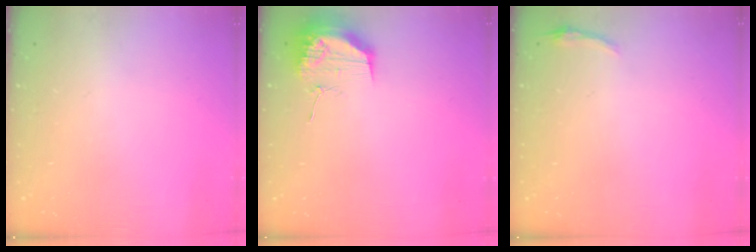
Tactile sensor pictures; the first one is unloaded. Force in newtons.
{"total": 17.9, "press": 13.8, "slide": 11.4}
{"total": 3.1, "press": 3.0, "slide": 0.7}